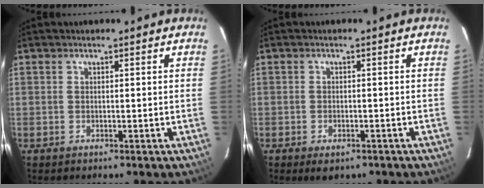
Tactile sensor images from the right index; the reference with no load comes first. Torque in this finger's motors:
{"motor_torque": [0.32, -0.23, 0.15, 0.01]}